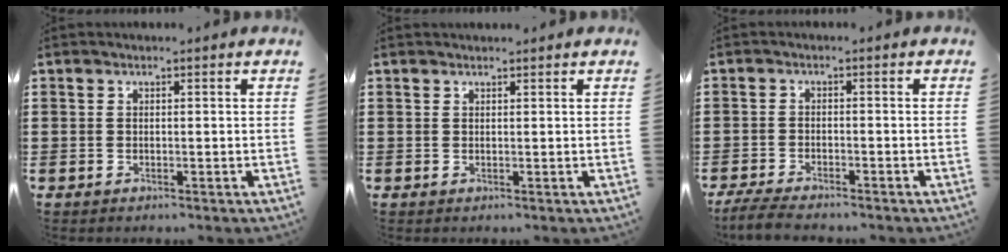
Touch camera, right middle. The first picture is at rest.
{"total": 0.6, "force": [0.6, 0.1, 0.0], "torque": [-0.002, 0.000, 0.011]}
{"total": 3.5, "force": [-3.3, 0.2, 1.2], "torque": [-0.041, -0.008, -0.072]}